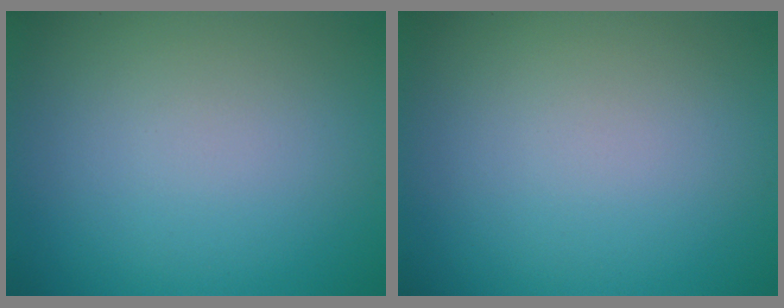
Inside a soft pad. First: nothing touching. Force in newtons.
{"total": 0.0}